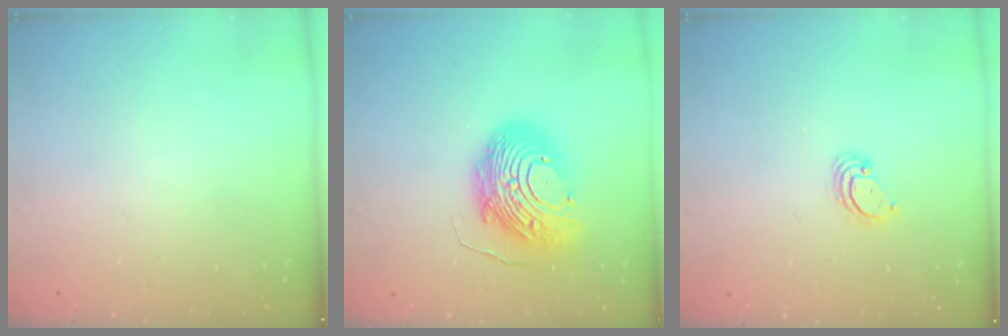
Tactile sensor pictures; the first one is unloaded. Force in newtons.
{"total": 14.6, "press": 14.6, "slide": 1.3}
{"total": 2.9, "press": 2.9, "slide": 0.3}